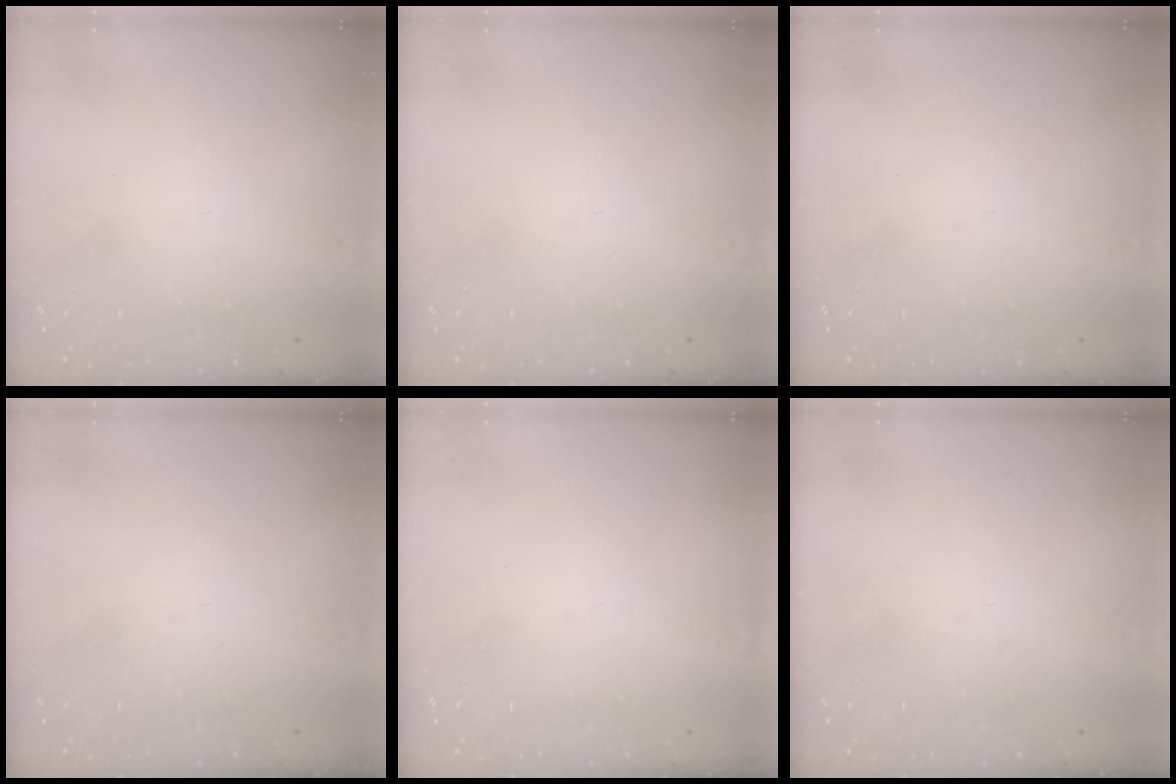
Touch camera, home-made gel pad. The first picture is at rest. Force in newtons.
{"total": 0.0}
{"total": 0.0}
{"total": 0.0}
{"total": 0.0}
{"total": 2.8, "press": 2.8, "slide": 0.4}